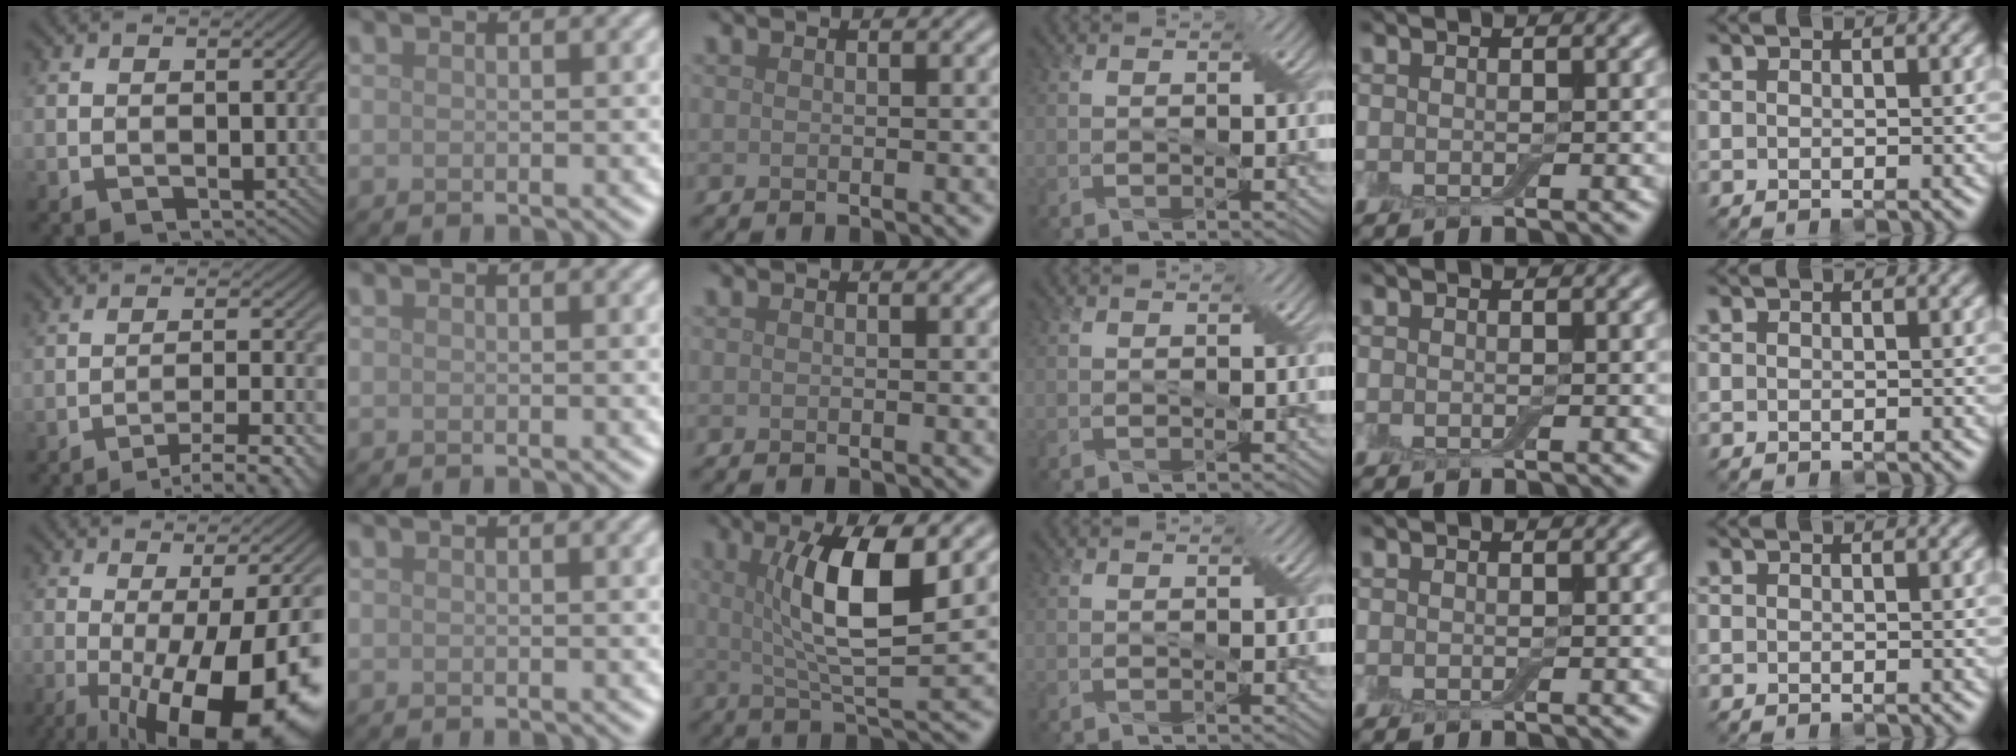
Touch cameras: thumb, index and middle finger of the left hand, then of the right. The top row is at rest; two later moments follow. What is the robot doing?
{"motion": "pour", "object": "bottle"}